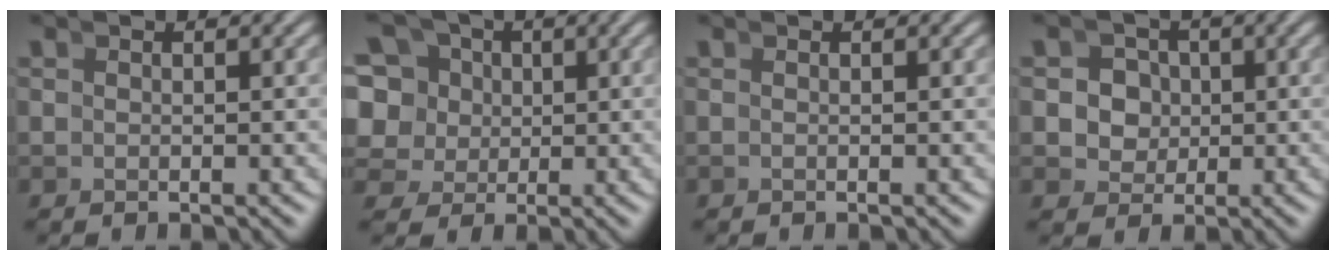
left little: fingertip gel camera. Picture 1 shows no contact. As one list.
[{"total": 12.2, "force": [2.0, 10.8, 5.4], "torque": [-0.126, -0.025, 0.029]}, {"total": 0.0}, {"total": 6.9, "force": [0.3, 6.5, 2.4], "torque": [-0.057, -0.018, 0.002]}]